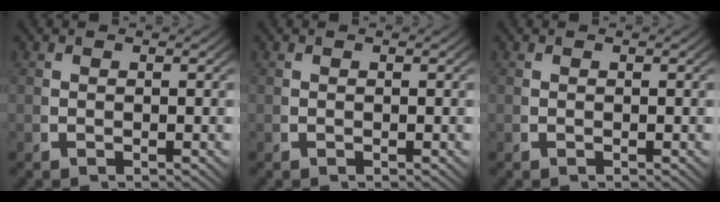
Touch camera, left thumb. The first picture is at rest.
{"total": 0.0}
{"total": 0.0}